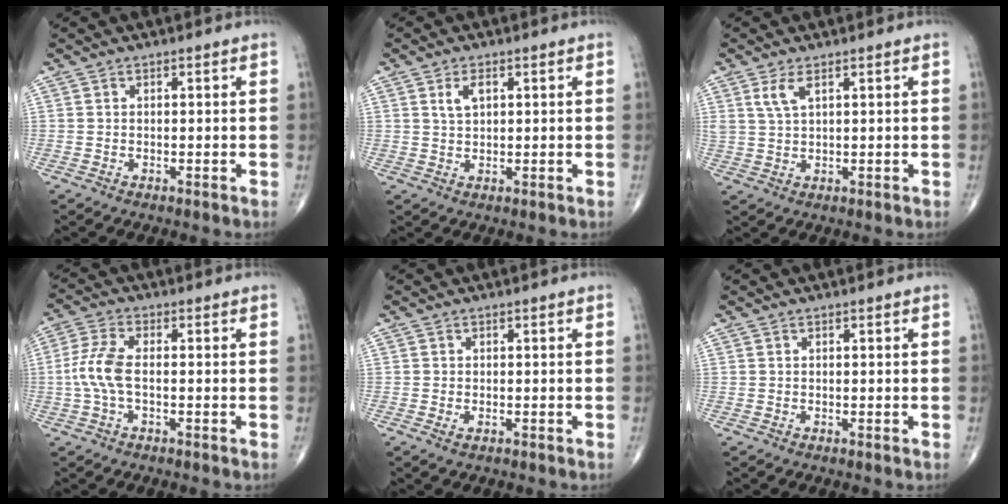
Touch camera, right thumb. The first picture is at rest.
{"total": 3.1, "force": [1.2, 1.6, 2.3], "torque": [-0.042, -0.001, 0.025]}
{"total": 3.3, "force": [1.7, 1.2, 2.6], "torque": [-0.056, -0.004, 0.043]}
{"total": 6.5, "force": [-0.8, 2.7, 5.8], "torque": [-0.150, 0.013, -0.020]}
{"total": 1.2, "force": [-0.5, 0.7, 0.9], "torque": [-0.021, 0.000, -0.007]}
{"total": 0.0}